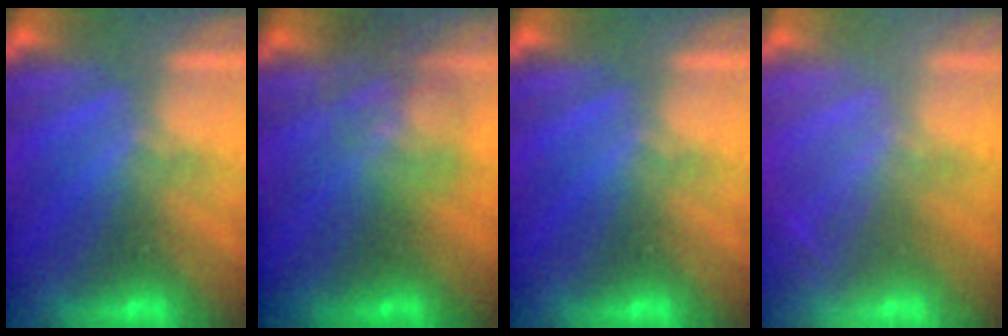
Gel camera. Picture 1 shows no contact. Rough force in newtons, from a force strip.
{"total": 1.8}
{"total": 0.0}
{"total": 2.0}